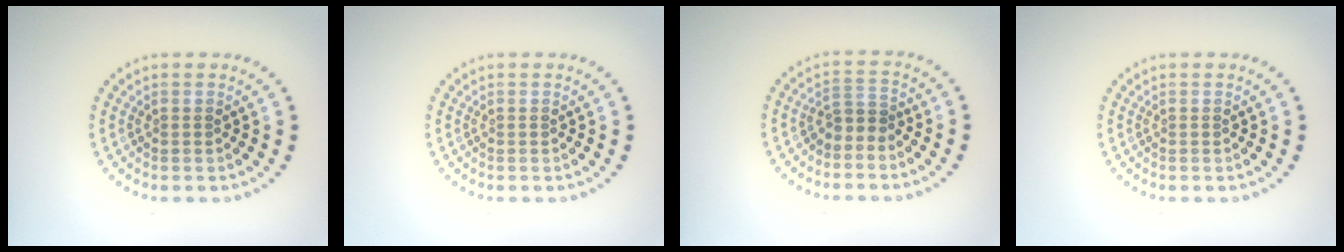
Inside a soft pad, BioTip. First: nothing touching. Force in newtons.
{"total": 0.0}
{"total": 1.8, "press": 1.2, "slide": 1.3}
{"total": 0.0}